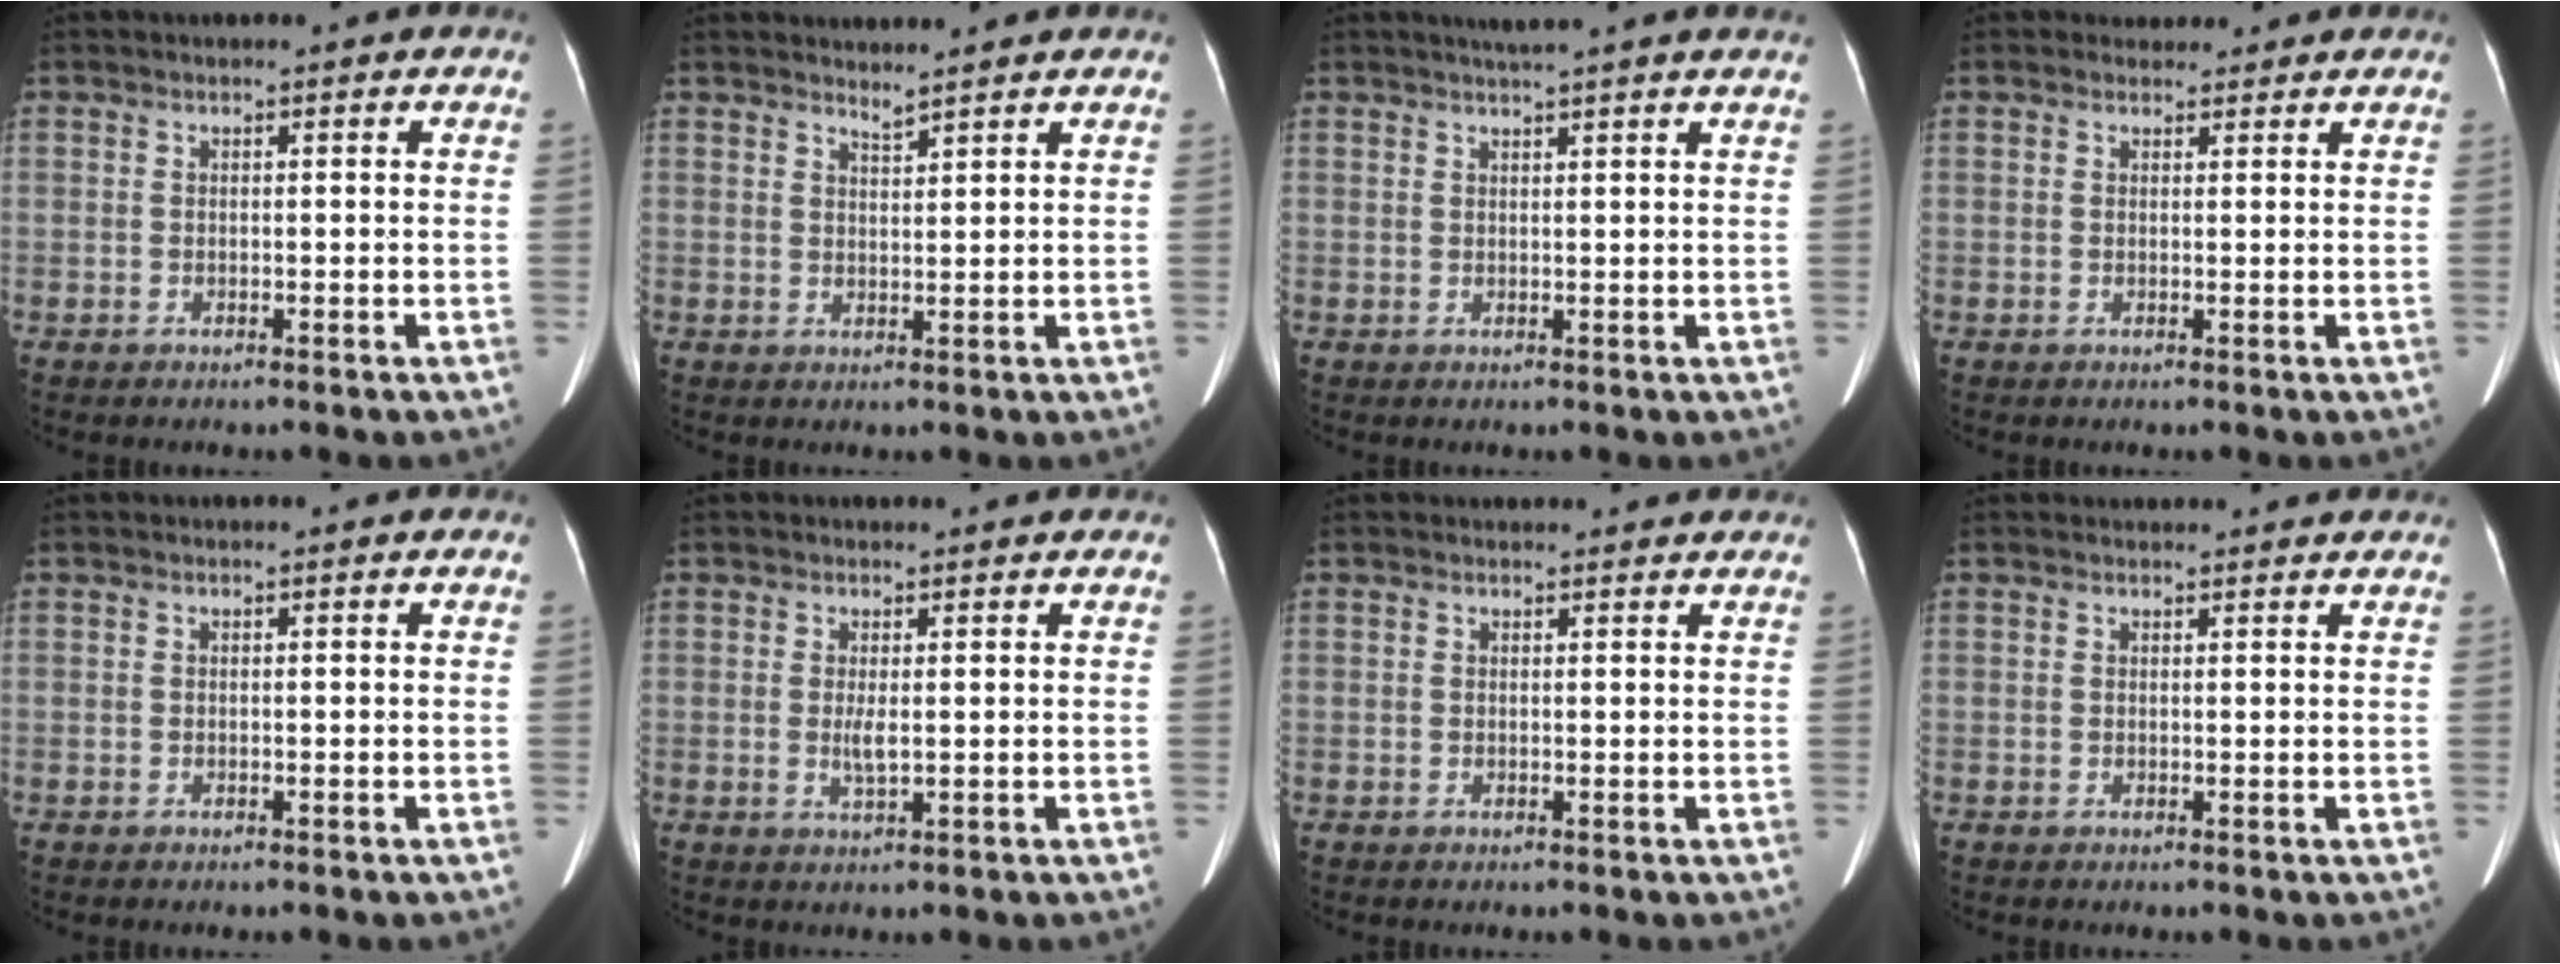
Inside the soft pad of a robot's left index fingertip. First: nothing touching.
{"total": 1.8, "force": [1.7, -0.3, 0.2], "torque": [-0.011, -0.003, 0.032]}
{"total": 4.9, "force": [4.2, -0.9, 2.3], "torque": [-0.032, 0.017, 0.051]}
{"total": 1.8, "force": [1.6, 0.8, -0.2], "torque": [0.003, 0.008, 0.021]}
{"total": 0.0}
{"total": 1.9, "force": [0.3, 0.3, 1.8], "torque": [-0.040, -0.003, 0.008]}
{"total": 3.3, "force": [3.2, 0.7, 0.4], "torque": [-0.008, 0.015, 0.033]}
{"total": 3.8, "force": [3.7, 0.7, 0.6], "torque": [-0.010, 0.021, 0.042]}